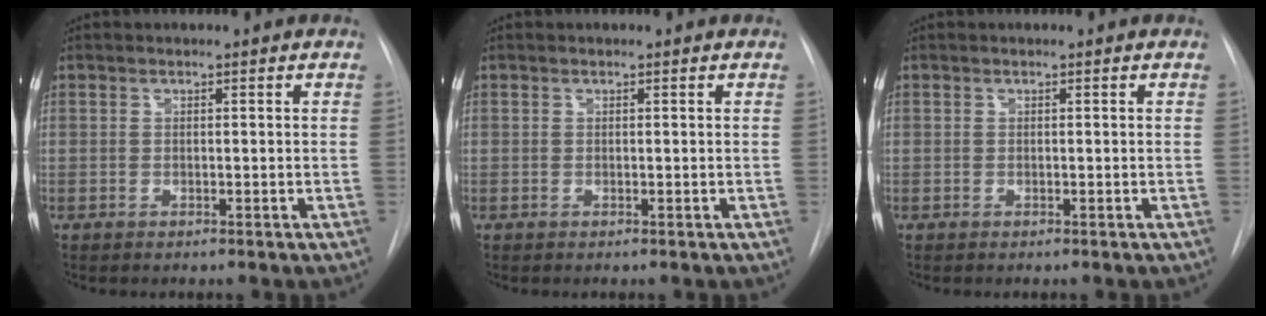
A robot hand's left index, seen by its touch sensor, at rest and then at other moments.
{"total": 0.0}
{"total": 0.0}